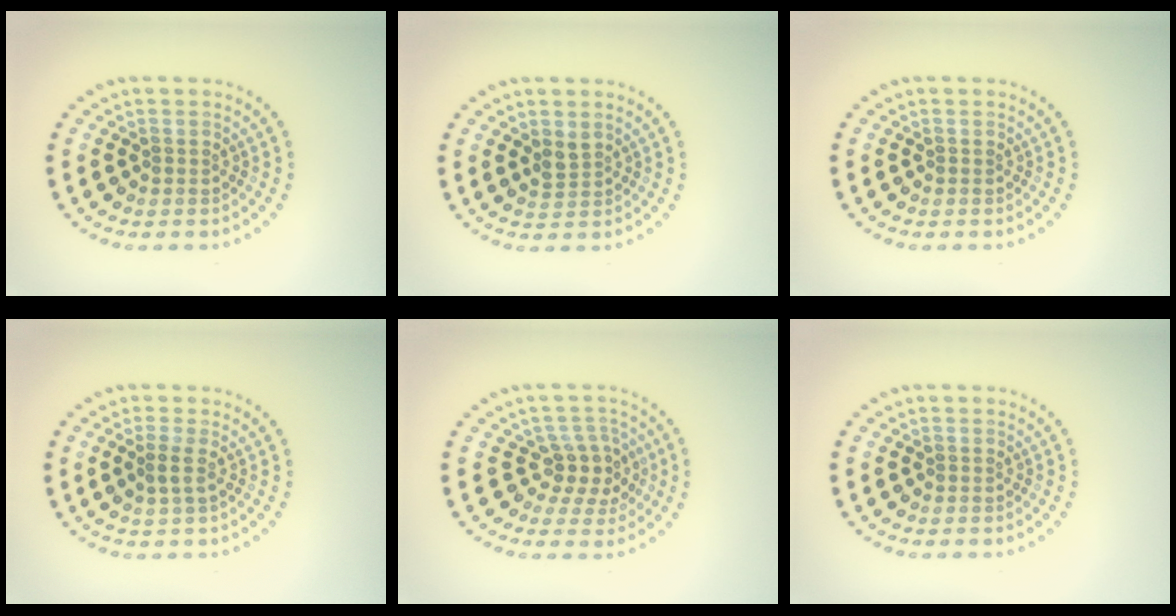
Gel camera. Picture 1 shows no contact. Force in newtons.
{"total": 1.4, "press": 1.1, "slide": 0.8}
{"total": 0.0}
{"total": 1.1, "press": 0.8, "slide": 0.7}
{"total": 3.1, "press": 2.7, "slide": 1.6}
{"total": 0.0}